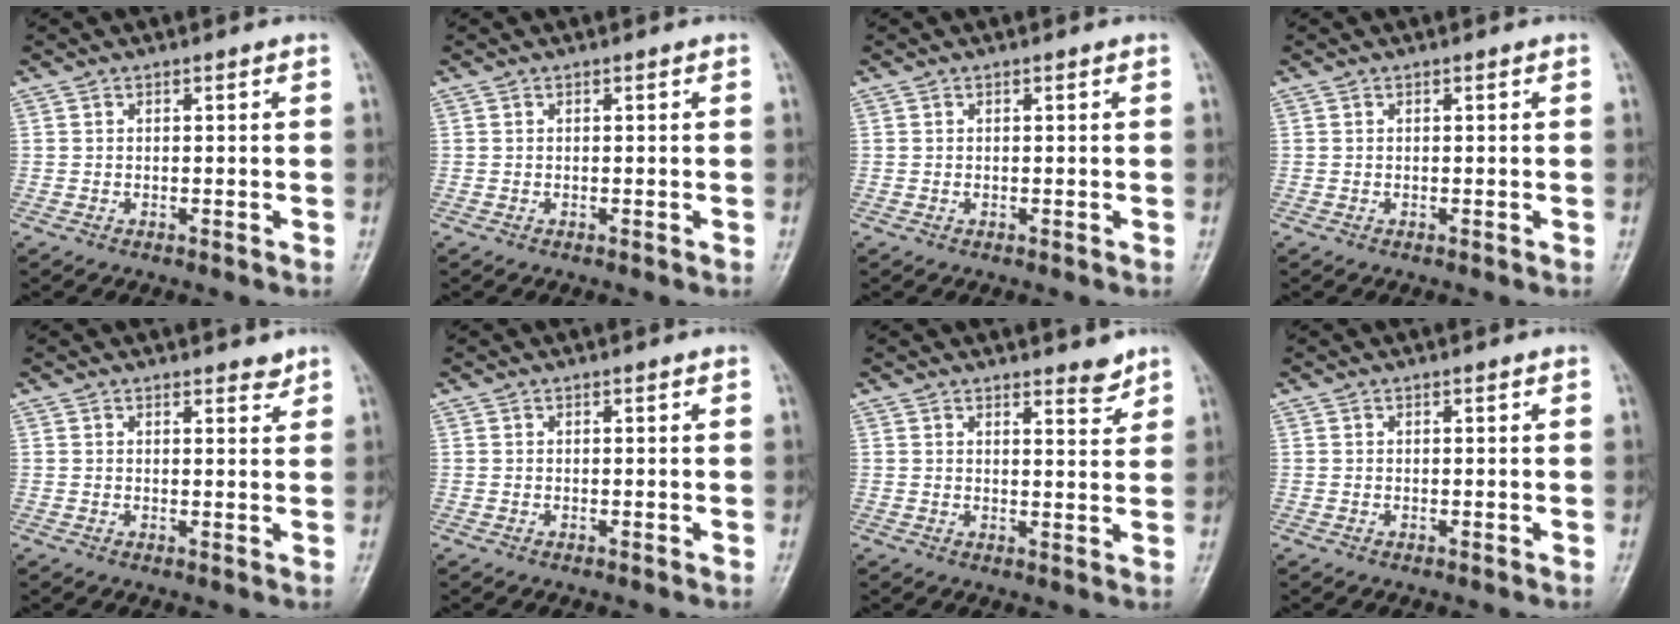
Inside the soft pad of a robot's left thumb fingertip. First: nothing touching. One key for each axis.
{"total": 0.0}
{"total": 0.5, "fx": 0.1, "fy": 0.2, "fz": 0.5, "tx": -0.006, "ty": 0.003, "tz": 0.004}
{"total": 0.0}
{"total": 1.9, "fx": 1.6, "fy": 0.7, "fz": 0.8, "tx": 0.000, "ty": -0.012, "tz": 0.020}
{"total": 0.0}
{"total": 3.3, "fx": 2.7, "fy": 1.0, "fz": 1.6, "tx": -0.011, "ty": -0.023, "tz": 0.038}
{"total": 0.0}